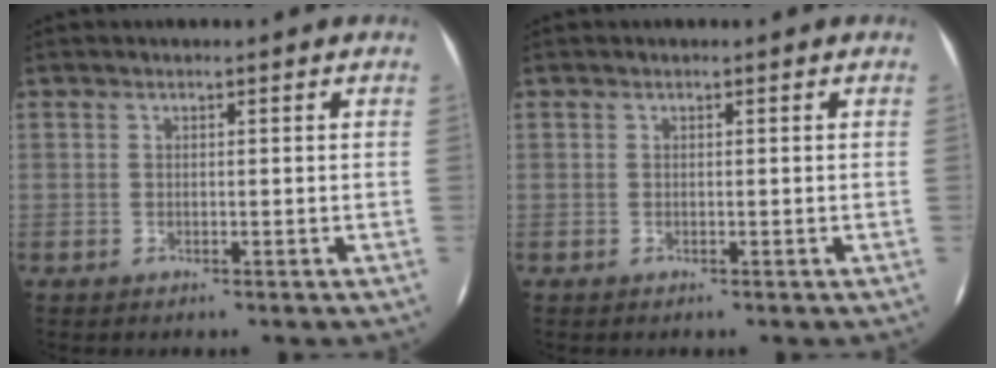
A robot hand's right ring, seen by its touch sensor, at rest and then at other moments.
{"total": 0.0}